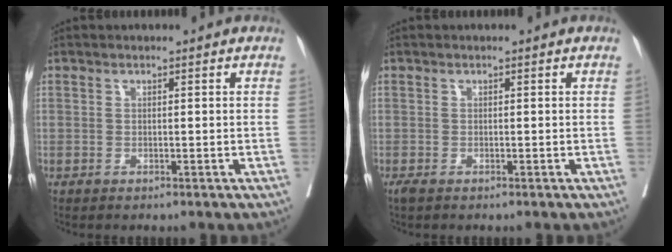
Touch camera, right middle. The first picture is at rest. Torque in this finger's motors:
{"motor_torque": [0.63, -0.36, 0.15, 0.05]}